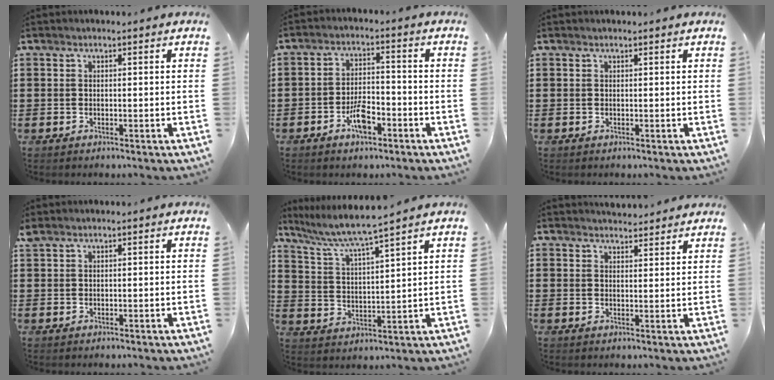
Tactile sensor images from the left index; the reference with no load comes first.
{"total": 5.3, "force": [-2.8, 2.3, 3.9], "torque": [-0.076, 0.007, -0.054]}
{"total": 0.0}
{"total": 0.7, "force": [0.6, 0.2, 0.4], "torque": [-0.010, 0.002, 0.011]}
{"total": 4.6, "force": [3.9, -0.5, 2.3], "torque": [-0.066, -0.030, 0.058]}
{"total": 2.8, "force": [2.8, 0.3, 0.1], "torque": [-0.001, -0.009, 0.050]}